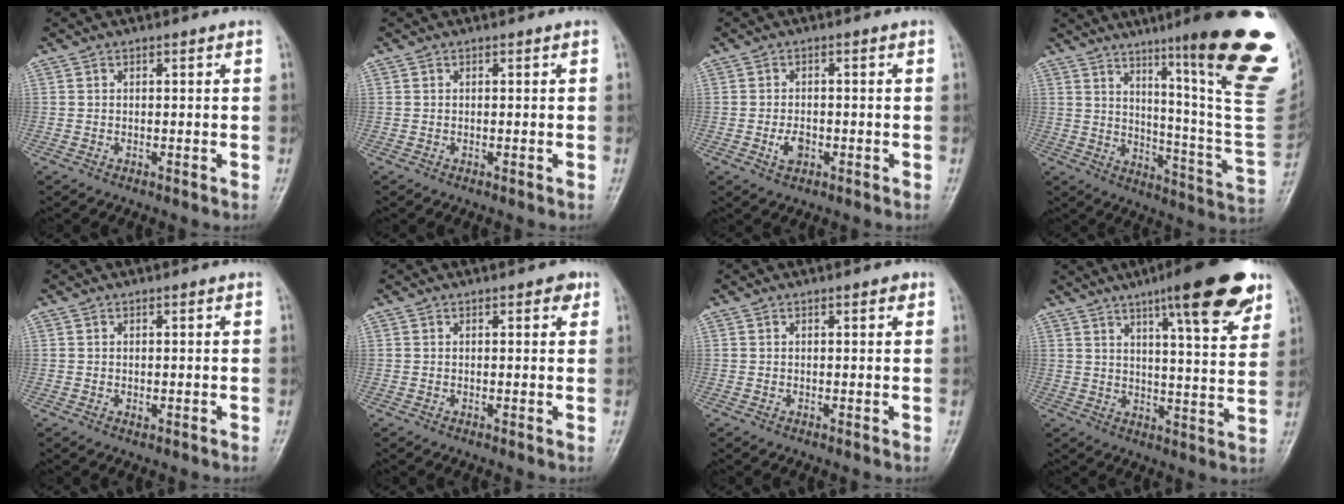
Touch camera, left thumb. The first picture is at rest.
{"total": 0.0}
{"total": 2.9, "force": [-1.0, 1.8, 2.0], "torque": [-0.034, 0.003, -0.018]}
{"total": 27.6, "force": [14.2, 2.9, 23.6], "torque": [-0.254, -0.066, 0.206]}
{"total": 1.0, "force": [0.3, 0.5, 0.8], "torque": [-0.011, -0.001, 0.007]}
{"total": 2.2, "force": [1.2, 1.0, 1.6], "torque": [-0.011, -0.002, 0.012]}
{"total": 1.3, "force": [0.8, 0.5, 1.0], "torque": [-0.009, -0.001, 0.007]}
{"total": 17.6, "force": [10.7, 3.6, 13.6], "torque": [-0.162, -0.044, 0.149]}